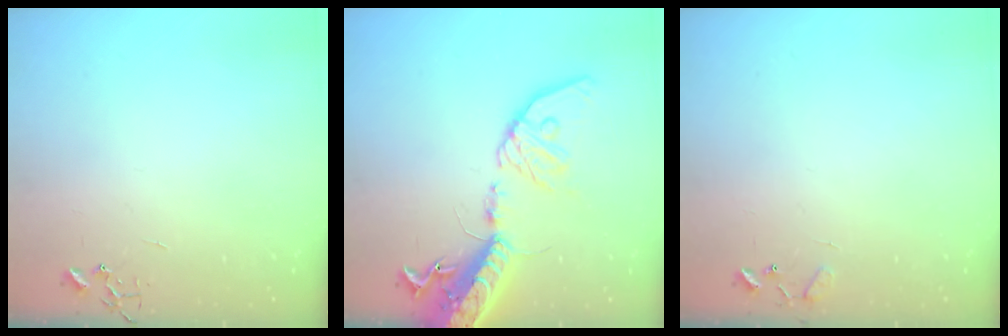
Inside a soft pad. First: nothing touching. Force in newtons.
{"total": 20.9, "press": 20.4, "slide": 4.4}
{"total": 7.6, "press": 7.5, "slide": 0.6}